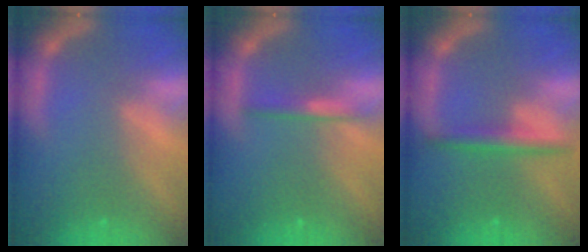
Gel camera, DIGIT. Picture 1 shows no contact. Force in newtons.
{"total": 2.0}
{"total": 3.0}